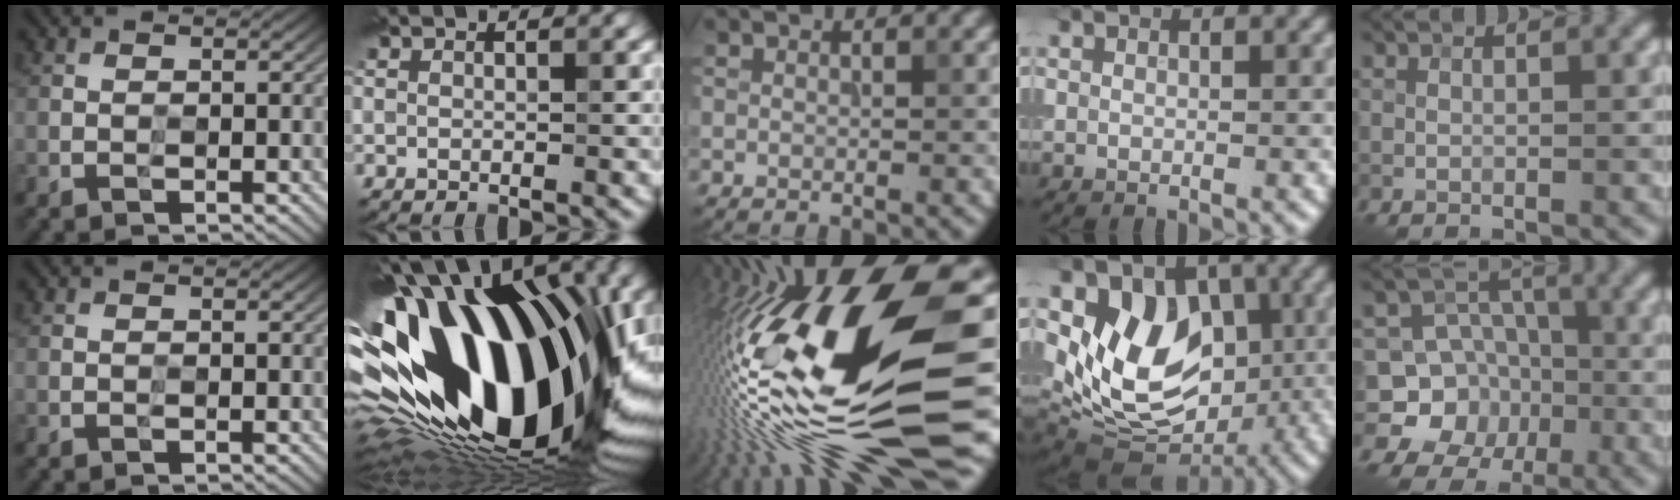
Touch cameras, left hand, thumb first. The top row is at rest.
{"index": {"total": 21.9, "force": [-0.3, 11.7, 18.6], "torque": [-0.348, -0.033, -0.015]}, "middle": {"total": 19.3, "force": [-0.3, 4.6, 18.8], "torque": [-0.335, -0.002, -0.017]}, "ring": {"total": 10.2, "force": [0.8, 7.6, 6.7], "torque": [-0.101, -0.011, 0.019]}, "little": {"total": 9.4, "force": [-2.6, 8.6, 2.6], "torque": [-0.043, 0.023, -0.069]}}